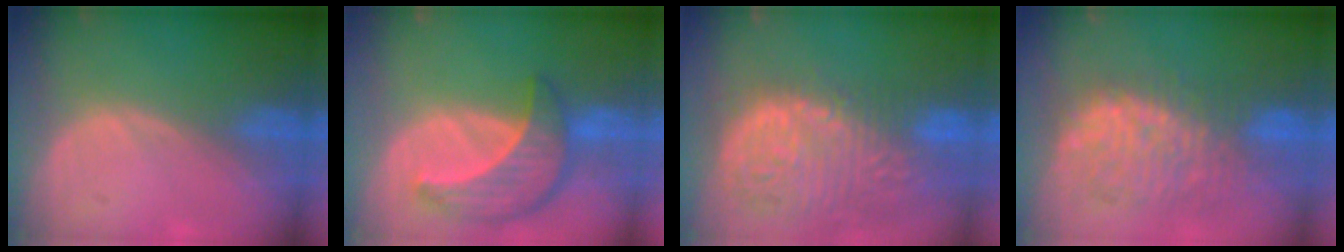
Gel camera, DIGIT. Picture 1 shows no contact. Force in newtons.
{"total": 8.7, "press": 7.8, "slide": 3.8}
{"total": 15.3, "press": 12.7, "slide": 8.5}
{"total": 10.2, "press": 9.7, "slide": 3.2}